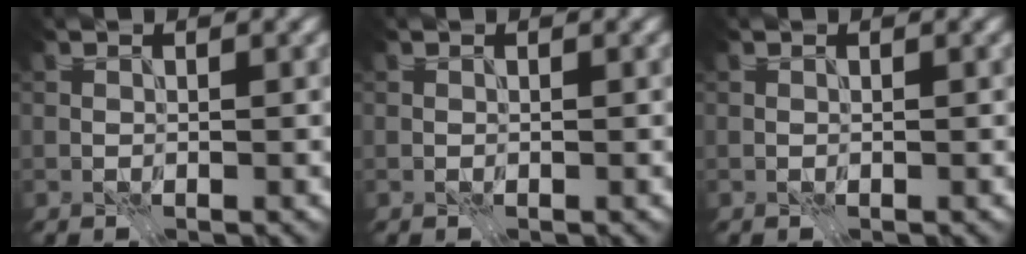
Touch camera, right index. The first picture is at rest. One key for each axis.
{"total": 0.0}
{"total": 0.0}